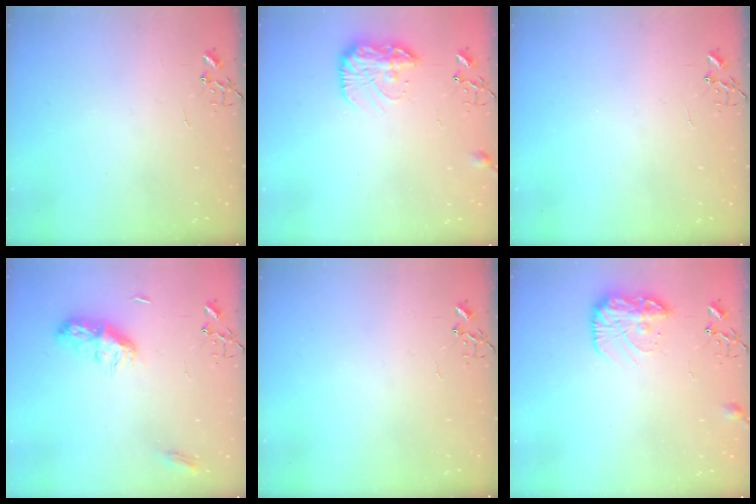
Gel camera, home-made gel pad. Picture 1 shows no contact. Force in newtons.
{"total": 12.8, "press": 12.8, "slide": 0.7}
{"total": 0.0}
{"total": 9.9, "press": 9.9, "slide": 0.1}
{"total": 0.0}
{"total": 12.8, "press": 12.8, "slide": 0.7}